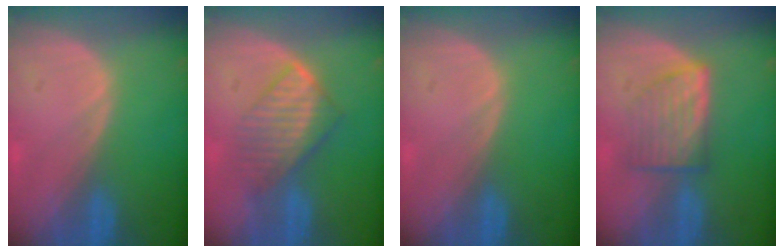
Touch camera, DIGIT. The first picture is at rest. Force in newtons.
{"total": 6.5, "press": 6.3, "slide": 1.7}
{"total": 0.0}
{"total": 6.2, "press": 5.9, "slide": 1.9}